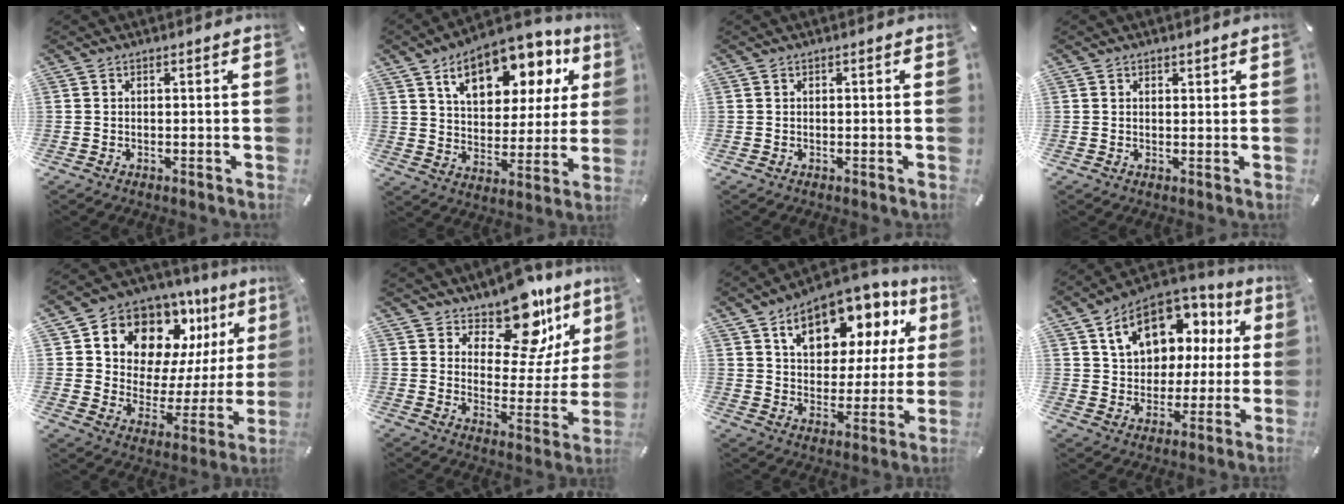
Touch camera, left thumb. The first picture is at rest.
{"total": 16.9, "force": [10.0, 9.8, 9.6], "torque": [-0.147, -0.048, 0.170]}
{"total": 0.0}
{"total": 0.9, "force": [0.7, 0.5, 0.2], "torque": [-0.004, 0.000, 0.014]}
{"total": 12.7, "force": [9.1, 8.1, 3.4], "torque": [-0.064, -0.087, 0.162]}
{"total": 15.0, "force": [11.9, 7.0, 5.9], "torque": [-0.091, -0.104, 0.208]}
{"total": 15.6, "force": [9.3, 9.4, 8.3], "torque": [-0.135, -0.052, 0.159]}
{"total": 15.5, "force": [7.0, 11.1, 8.2], "torque": [-0.148, -0.020, 0.130]}